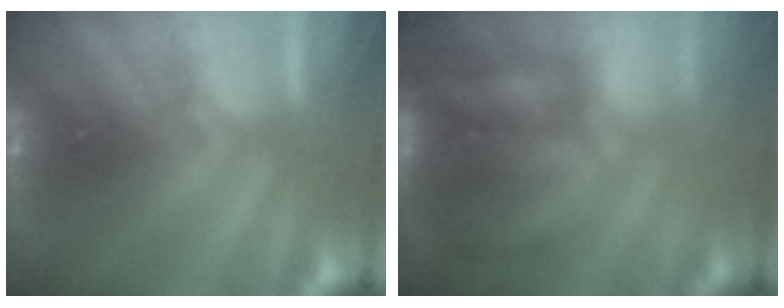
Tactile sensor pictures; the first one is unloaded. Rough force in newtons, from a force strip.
{"total": 4.4}